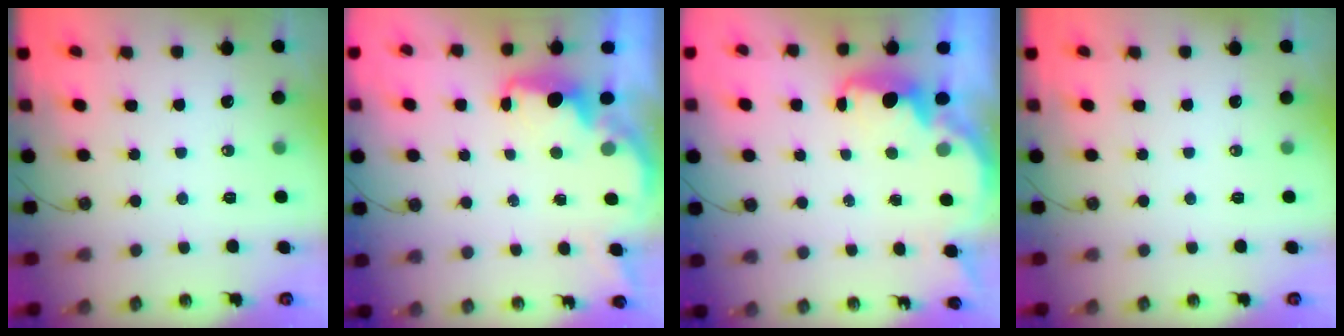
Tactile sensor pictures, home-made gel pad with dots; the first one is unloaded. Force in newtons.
{"total": 2.2, "press": 2.1, "slide": 0.9}
{"total": 2.3, "press": 2.3, "slide": 0.4}
{"total": 0.0}